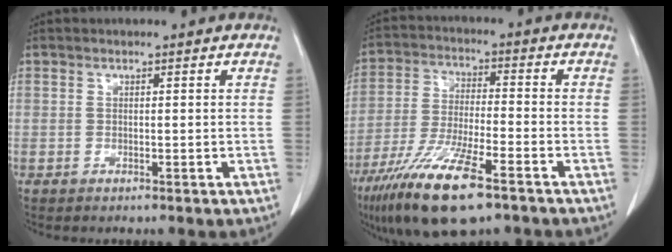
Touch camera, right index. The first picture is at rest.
{"total": 14.4, "force": [-9.1, 2.4, 10.9], "torque": [-0.220, -0.033, -0.164]}